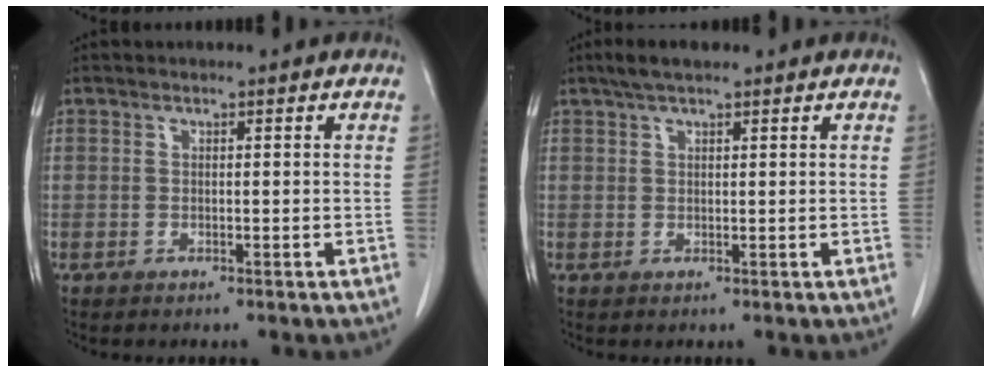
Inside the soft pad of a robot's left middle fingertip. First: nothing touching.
{"total": 3.5, "force": [2.5, 0.9, 2.2], "torque": [-0.046, 0.015, 0.047]}